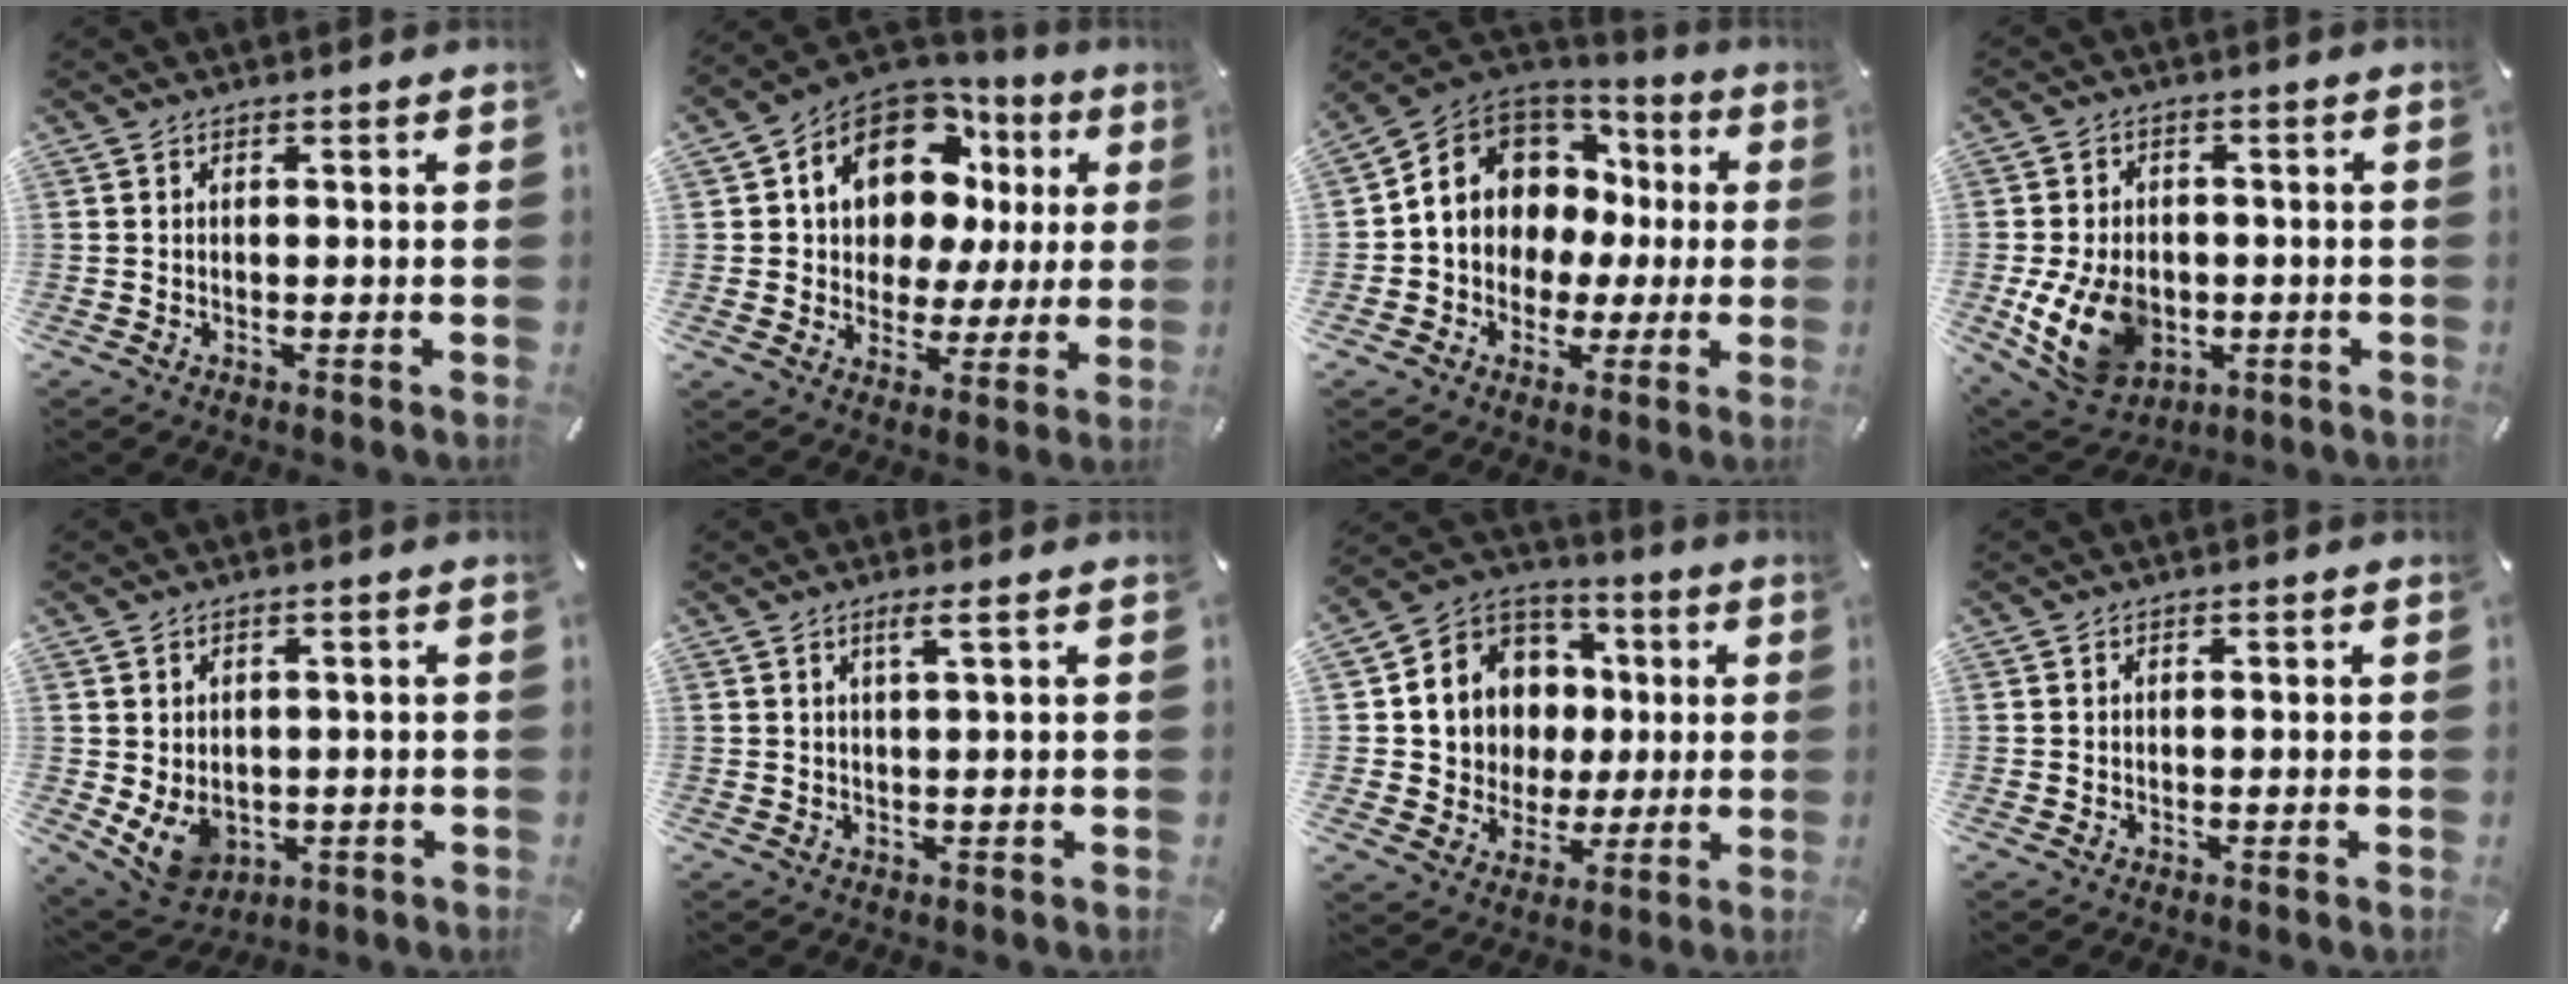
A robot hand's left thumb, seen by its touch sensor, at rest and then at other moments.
{"total": 12.6, "force": [6.6, 9.3, 5.4], "torque": [-0.103, -0.044, 0.122]}
{"total": 10.3, "force": [1.5, 9.8, 3.1], "torque": [-0.073, -0.026, 0.034]}
{"total": 13.6, "force": [-3.0, 10.1, 8.6], "torque": [-0.183, 0.005, -0.052]}
{"total": 7.3, "force": [-0.7, 6.1, 4.0], "torque": [-0.073, -0.004, -0.010]}
{"total": 2.6, "force": [1.2, -0.1, 2.3], "torque": [-0.046, -0.002, 0.019]}
{"total": 12.3, "force": [0.7, 12.2, 2.0], "torque": [-0.041, -0.014, 0.026]}
{"total": 0.0}